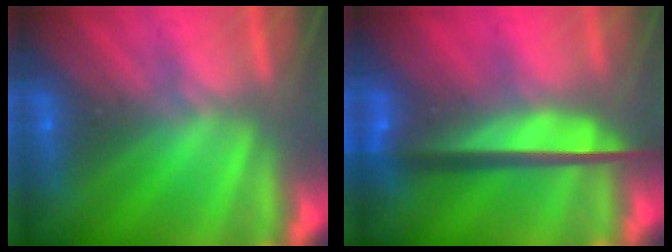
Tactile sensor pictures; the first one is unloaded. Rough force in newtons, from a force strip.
{"total": 10.2}